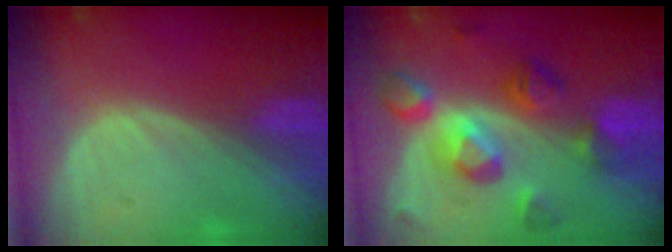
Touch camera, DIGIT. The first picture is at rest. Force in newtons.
{"total": 9.4, "press": 9.4, "slide": 0.6}